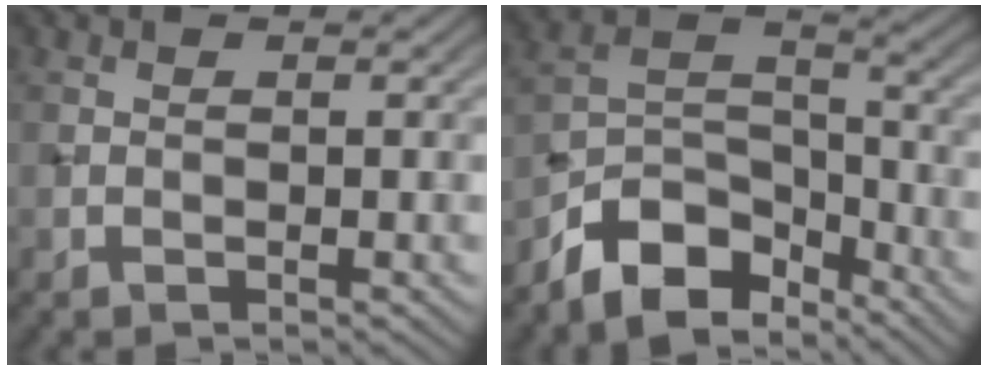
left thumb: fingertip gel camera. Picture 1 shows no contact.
{"total": 9.6, "force": [-7.2, 4.5, 4.5], "torque": [-0.078, -0.002, -0.147]}